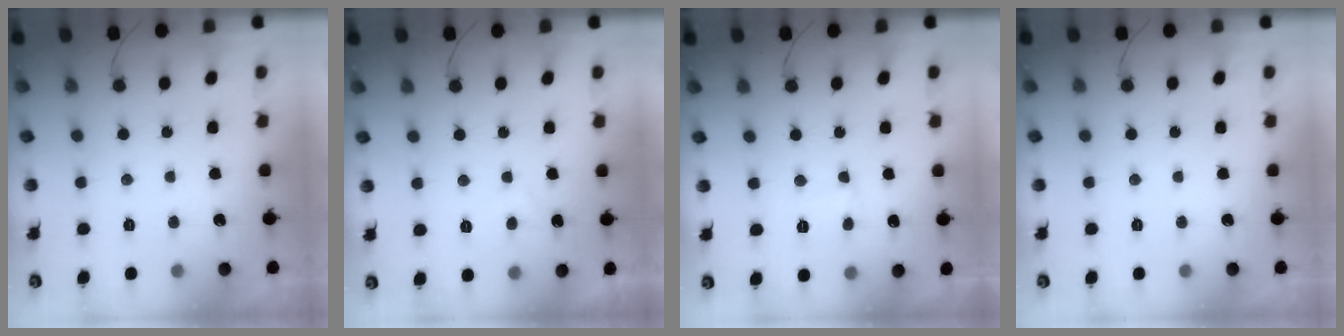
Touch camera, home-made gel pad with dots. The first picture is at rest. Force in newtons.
{"total": 2.4, "press": 2.3, "slide": 0.6}
{"total": 4.2, "press": 4.2, "slide": 0.3}
{"total": 0.0}